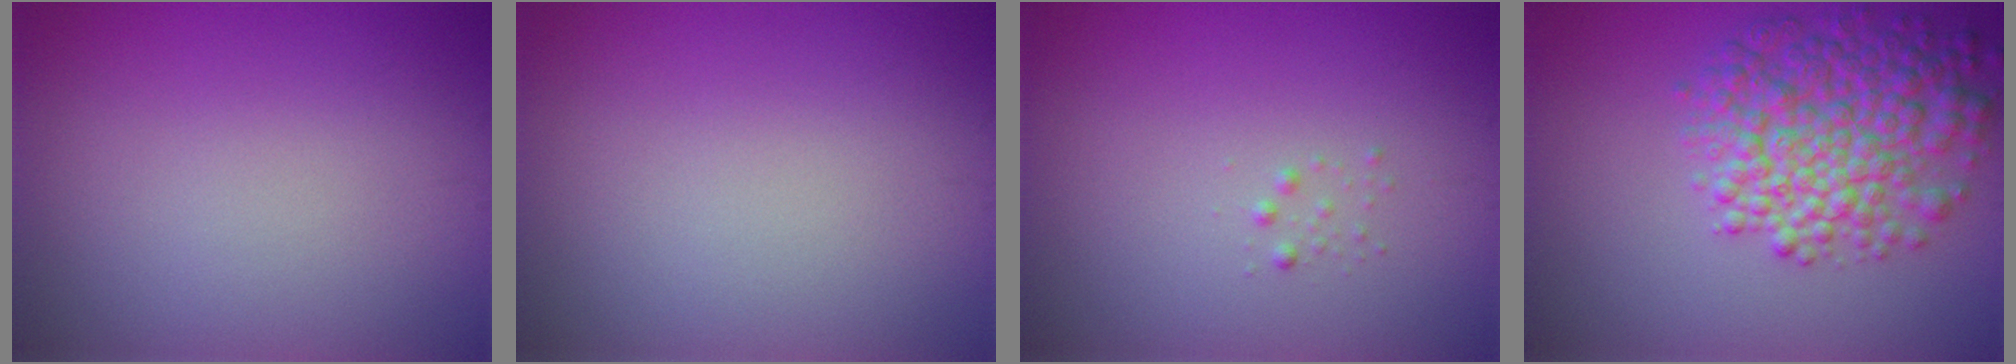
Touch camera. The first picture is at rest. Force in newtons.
{"total": 0.0}
{"total": 0.6, "press": 0.6, "slide": 0.0}
{"total": 7.1, "press": 7.1, "slide": 0.2}